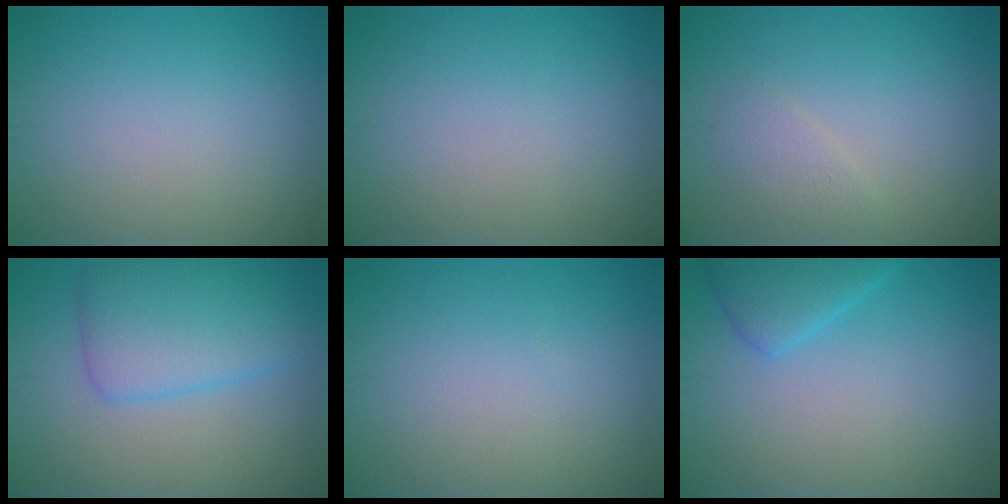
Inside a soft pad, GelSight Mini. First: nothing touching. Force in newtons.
{"total": 0.0}
{"total": 1.5, "press": 1.5, "slide": 0.1}
{"total": 5.4, "press": 5.4, "slide": 0.2}
{"total": 0.0}
{"total": 2.9, "press": 2.9, "slide": 0.2}